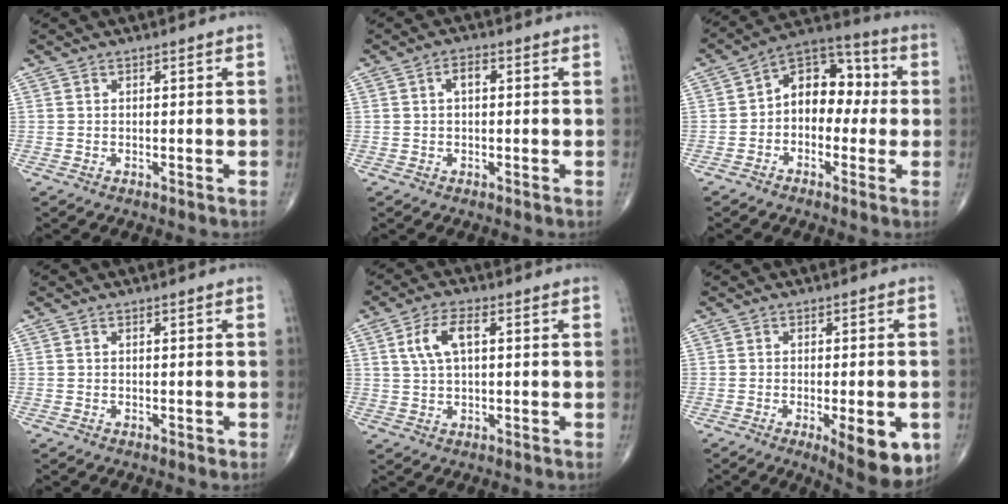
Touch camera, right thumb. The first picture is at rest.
{"total": 2.4, "force": [0.3, 1.3, 2.0], "torque": [-0.032, 0.006, 0.003]}
{"total": 11.6, "force": [0.0, 8.1, 8.3], "torque": [-0.083, 0.041, -0.019]}
{"total": 0.6, "force": [-0.1, 0.3, 0.5], "torque": [-0.006, 0.000, -0.003]}
{"total": 6.5, "force": [1.7, 3.0, 5.6], "torque": [-0.115, 0.009, 0.033]}
{"total": 11.6, "force": [-4.1, 3.8, 10.1], "torque": [-0.118, -0.007, -0.046]}